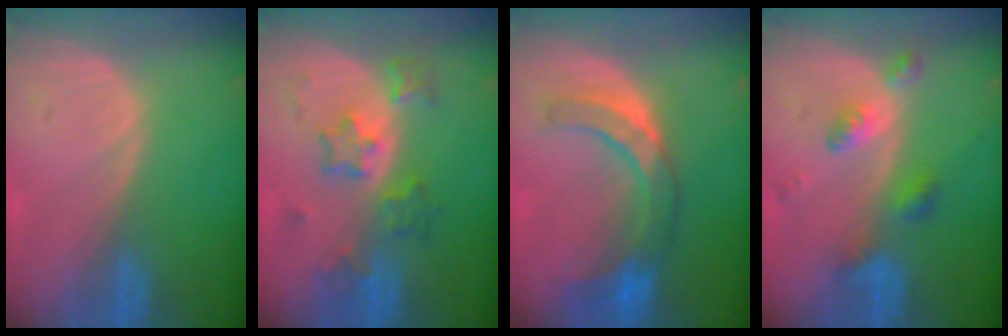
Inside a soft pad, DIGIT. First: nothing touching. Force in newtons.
{"total": 6.1, "press": 5.9, "slide": 1.7}
{"total": 7.6, "press": 7.5, "slide": 1.3}
{"total": 5.4, "press": 4.6, "slide": 2.7}